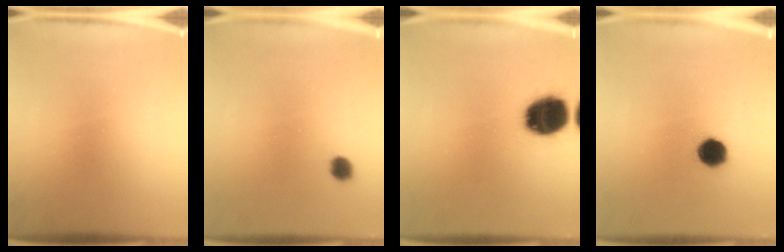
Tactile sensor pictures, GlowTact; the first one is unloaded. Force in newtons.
{"total": 1.8}
{"total": 15.0}
{"total": 6.2}